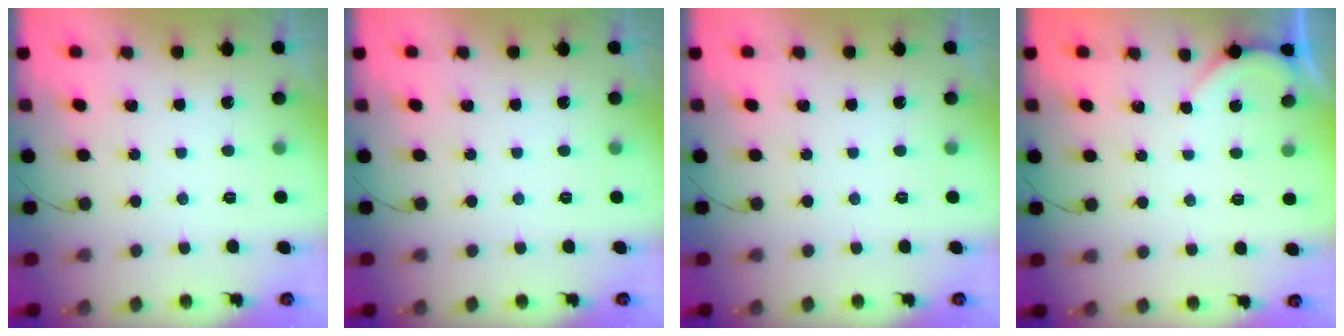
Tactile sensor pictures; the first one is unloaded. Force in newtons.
{"total": 0.0}
{"total": 0.0}
{"total": 1.6, "press": 1.6, "slide": 0.3}